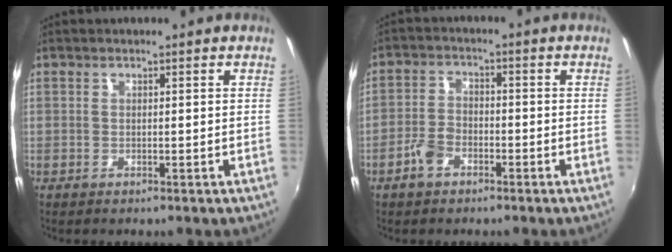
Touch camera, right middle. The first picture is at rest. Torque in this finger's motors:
{"motor_torque": [0.61, -0.42, 0.29, 0.08]}